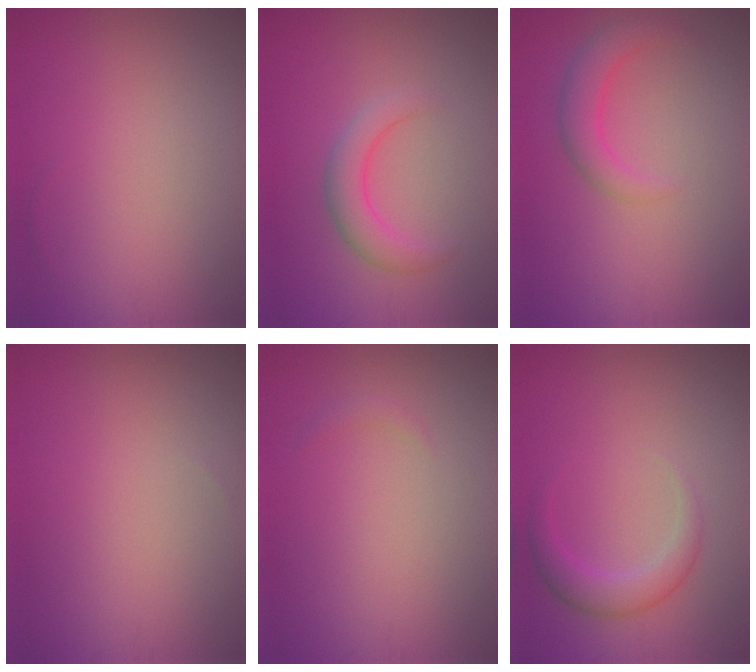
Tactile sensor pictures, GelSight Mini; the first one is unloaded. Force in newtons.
{"total": 2.9, "press": 2.9, "slide": 0.2}
{"total": 2.7, "press": 2.7, "slide": 0.2}
{"total": 0.0}
{"total": 0.5, "press": 0.5, "slide": 0.0}
{"total": 2.7, "press": 2.6, "slide": 0.4}